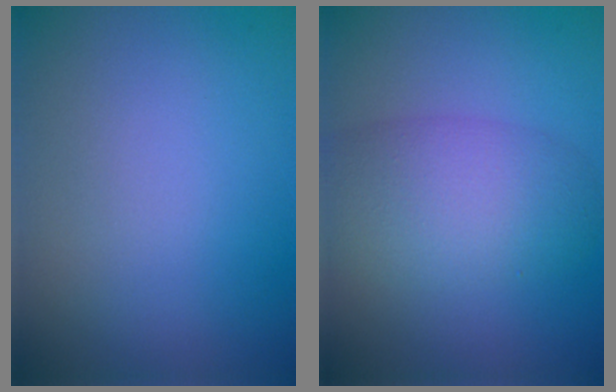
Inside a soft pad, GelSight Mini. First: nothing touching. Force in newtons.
{"total": 5.9, "press": 5.9, "slide": 0.3}